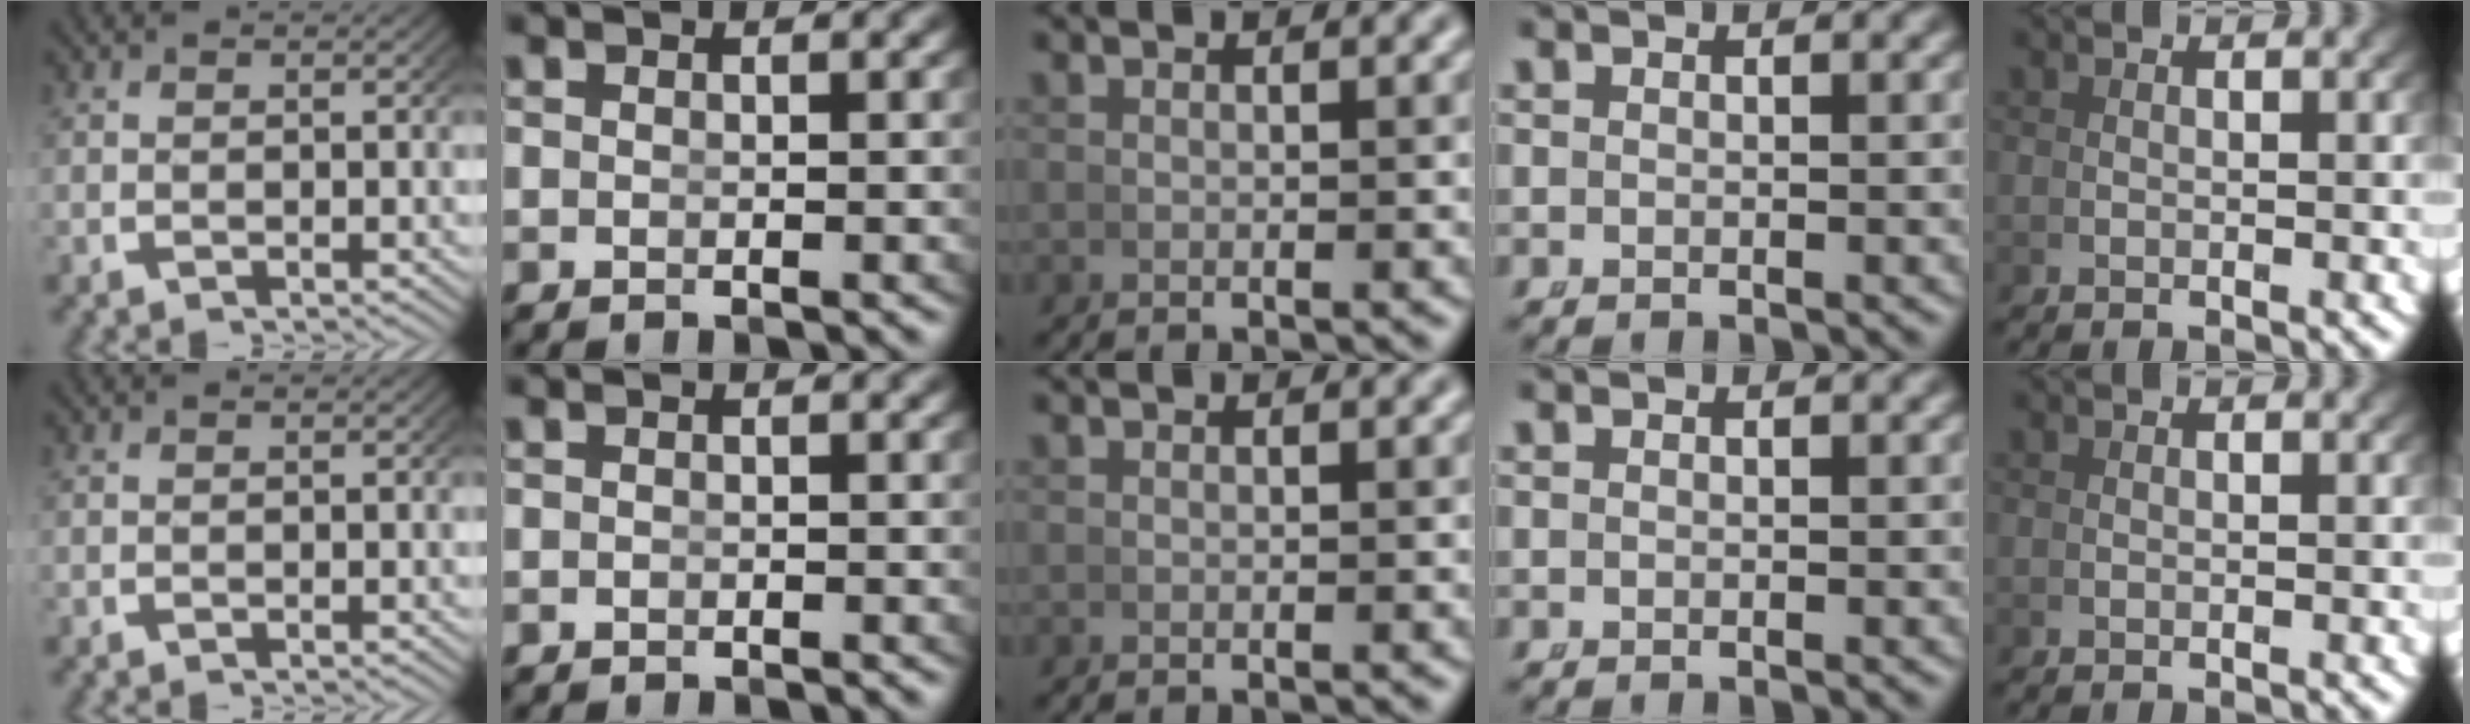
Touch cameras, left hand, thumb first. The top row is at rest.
{"index": {"total": 0.5, "force": [-0.5, -0.2, -0.1], "torque": [-0.001, -0.012, -0.001]}}